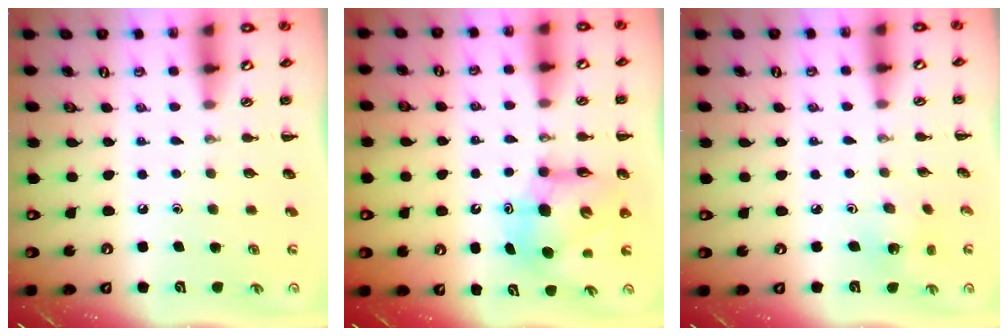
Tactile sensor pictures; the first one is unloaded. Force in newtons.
{"total": 9.0, "press": 8.6, "slide": 2.7}
{"total": 2.3, "press": 2.2, "slide": 0.7}